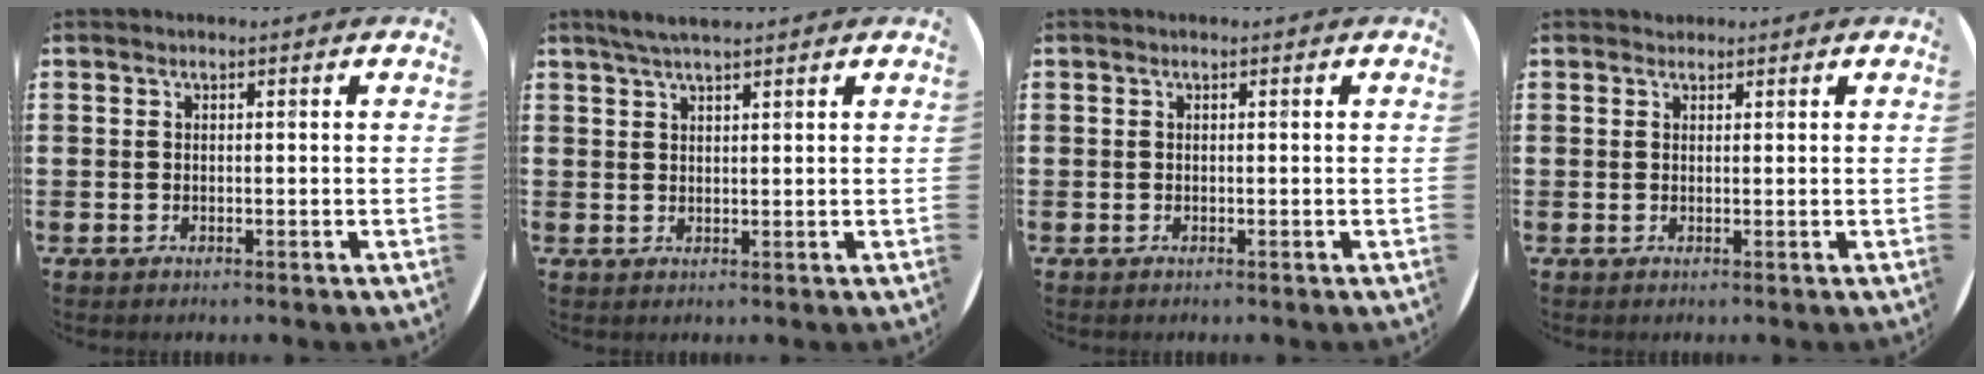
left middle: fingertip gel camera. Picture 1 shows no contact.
{"total": 2.7, "force": [2.2, 0.3, 1.5], "torque": [-0.031, 0.006, 0.040]}
{"total": 0.0}
{"total": 0.7, "force": [0.6, 0.2, -0.1], "torque": [0.003, 0.004, 0.012]}